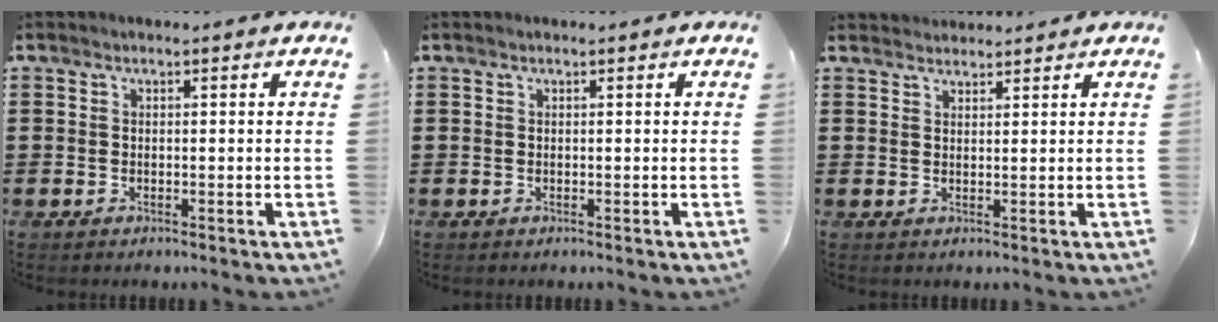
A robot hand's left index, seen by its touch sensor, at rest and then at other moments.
{"total": 0.0}
{"total": 1.8, "force": [1.8, 0.3, -0.2], "torque": [-0.001, 0.001, 0.035]}